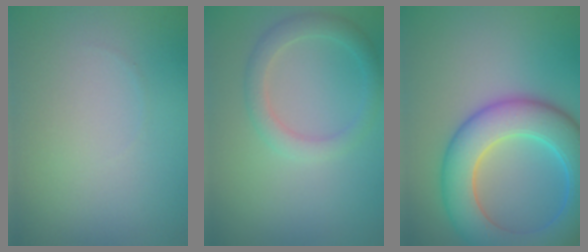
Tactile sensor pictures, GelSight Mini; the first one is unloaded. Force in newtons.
{"total": 2.4, "press": 2.4, "slide": 0.2}
{"total": 9.3, "press": 9.3, "slide": 0.0}